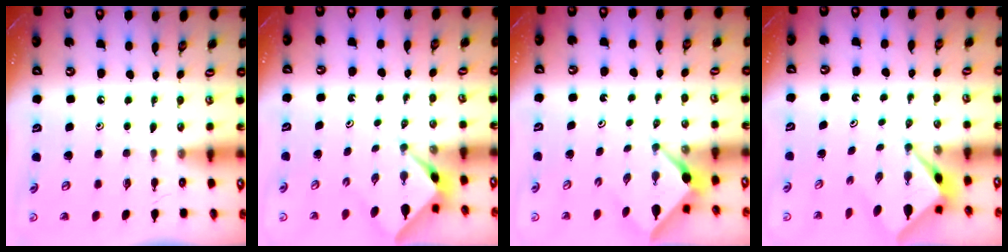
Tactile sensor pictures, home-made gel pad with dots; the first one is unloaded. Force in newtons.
{"total": 2.2, "press": 2.2, "slide": 0.3}
{"total": 2.4, "press": 2.4, "slide": 0.2}
{"total": 2.5, "press": 2.5, "slide": 0.2}